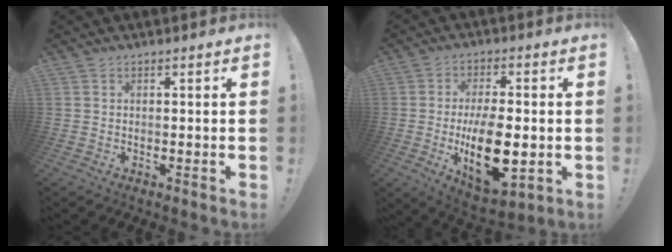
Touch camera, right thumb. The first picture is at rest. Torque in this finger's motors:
{"motor_torque": [1.51, 3.49, 2.37, -0.40, 0.75]}